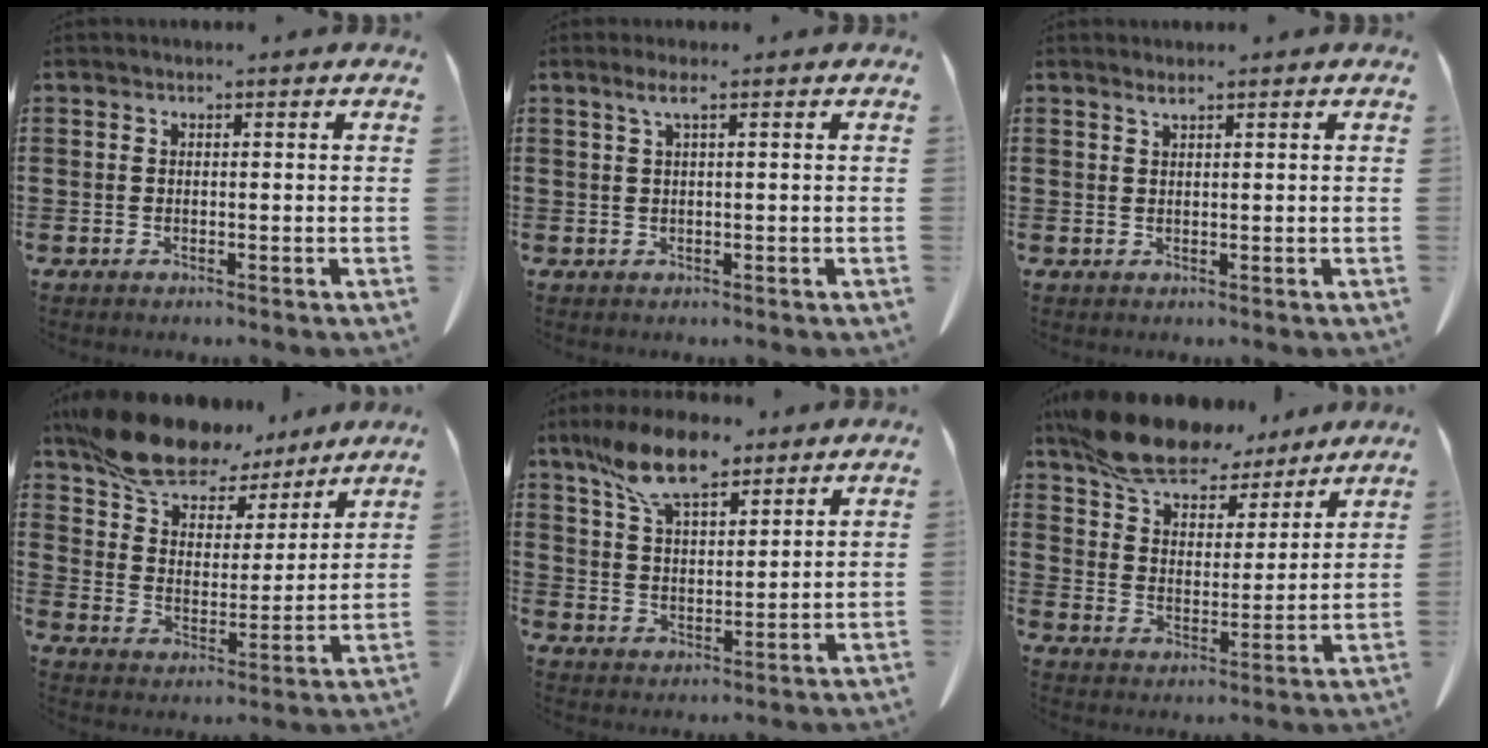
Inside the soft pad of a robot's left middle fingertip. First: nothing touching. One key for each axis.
{"total": 1.7, "fx": 0.7, "fy": 0.0, "fz": 1.6, "tx": -0.034, "ty": -0.002, "tz": 0.013}
{"total": 1.2, "fx": 1.0, "fy": 0.0, "fz": 0.6, "tx": -0.015, "ty": -0.004, "tz": 0.021}
{"total": 12.4, "fx": 10.8, "fy": 4.3, "fz": 4.4, "tx": -0.119, "ty": -0.058, "tz": 0.199}
{"total": 11.3, "fx": 8.1, "fy": 4.1, "fz": 6.7, "tx": -0.151, "ty": -0.009, "tz": 0.153}
{"total": 11.5, "fx": 10.1, "fy": 3.5, "fz": 4.2, "tx": -0.110, "ty": -0.050, "tz": 0.184}